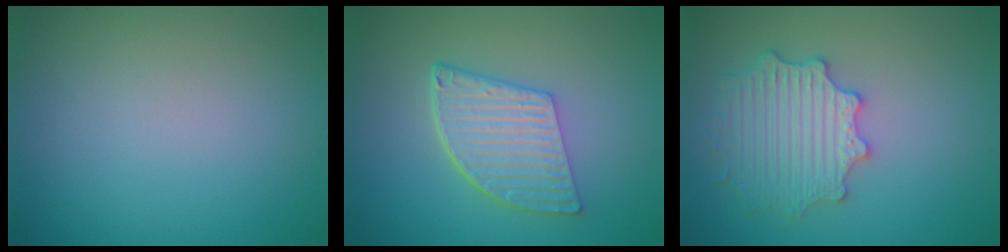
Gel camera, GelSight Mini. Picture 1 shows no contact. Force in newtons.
{"total": 5.6, "press": 4.1, "slide": 3.9}
{"total": 4.1, "press": 4.0, "slide": 1.0}